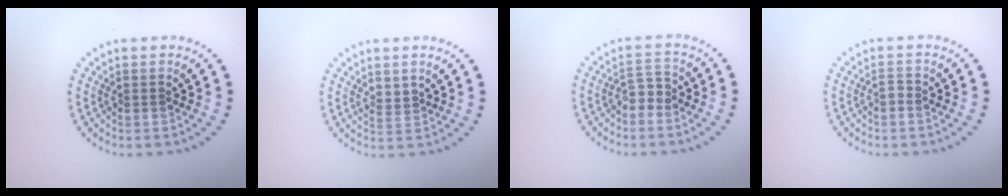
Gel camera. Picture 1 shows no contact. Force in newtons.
{"total": 1.1, "press": 0.9, "slide": 0.5}
{"total": 1.6, "press": 1.3, "slide": 1.0}
{"total": 0.7, "press": 0.6, "slide": 0.3}